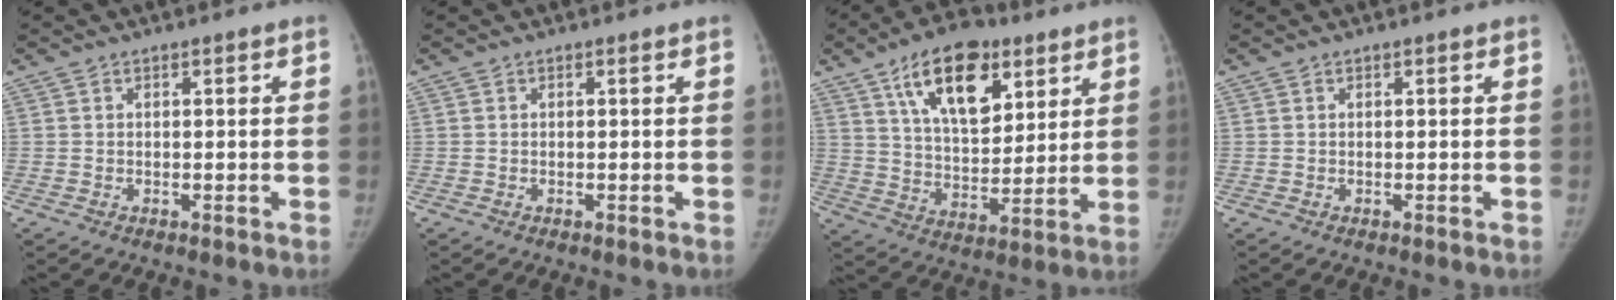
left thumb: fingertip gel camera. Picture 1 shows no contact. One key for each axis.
{"total": 0.0}
{"total": 17.3, "fx": 9.0, "fy": 8.9, "fz": 11.8, "tx": -0.144, "ty": -0.036, "tz": 0.155}
{"total": 0.0}